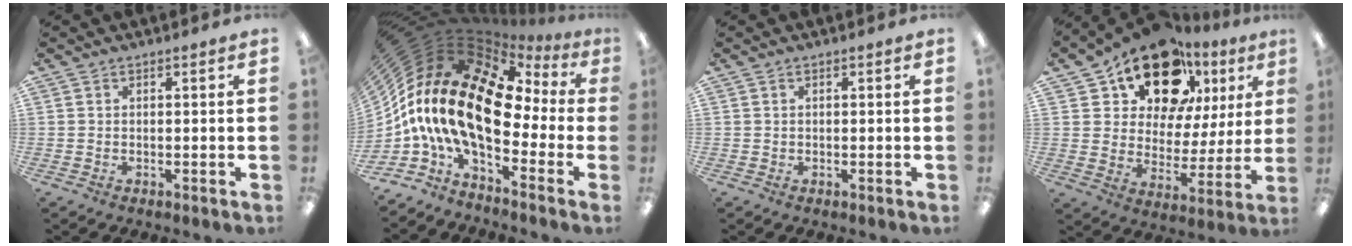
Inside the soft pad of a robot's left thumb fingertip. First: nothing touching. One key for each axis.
{"total": 21.8, "fx": -0.1, "fy": 11.2, "fz": 18.7, "tx": -0.409, "ty": -0.022, "tz": 0.007}
{"total": 0.0}
{"total": 19.0, "fx": 12.5, "fy": 10.3, "fz": 9.7, "tx": -0.167, "ty": -0.070, "tz": 0.222}